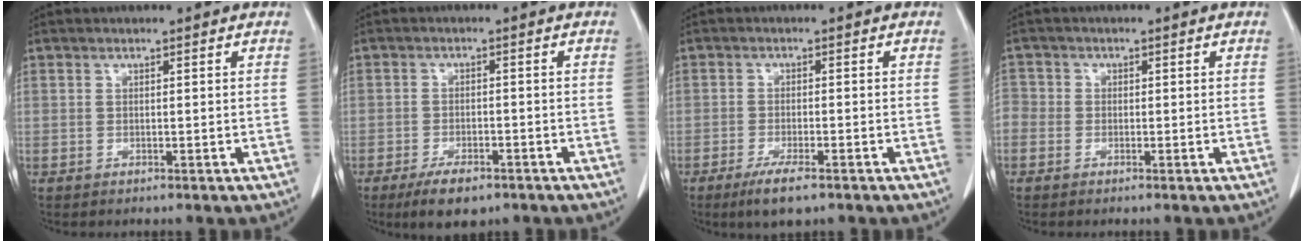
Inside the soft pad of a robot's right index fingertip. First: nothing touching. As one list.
[{"total": 5.7, "force": [-3.9, 2.0, 3.5], "torque": [-0.059, -0.005, -0.061]}, {"total": 5.0, "force": [-3.4, 0.8, 3.7], "torque": [-0.066, -0.012, -0.055]}, {"total": 2.8, "force": [-1.0, 2.6, 0.6], "torque": [-0.015, 0.008, -0.026]}]